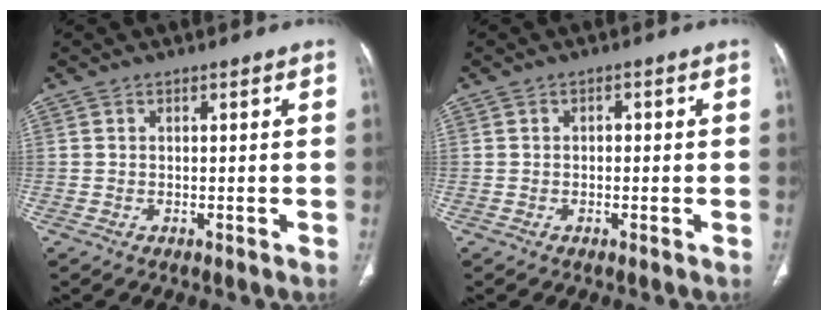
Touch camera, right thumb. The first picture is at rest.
{"total": 1.2, "force": [-0.1, 0.9, 0.8], "torque": [-0.005, 0.005, -0.005]}